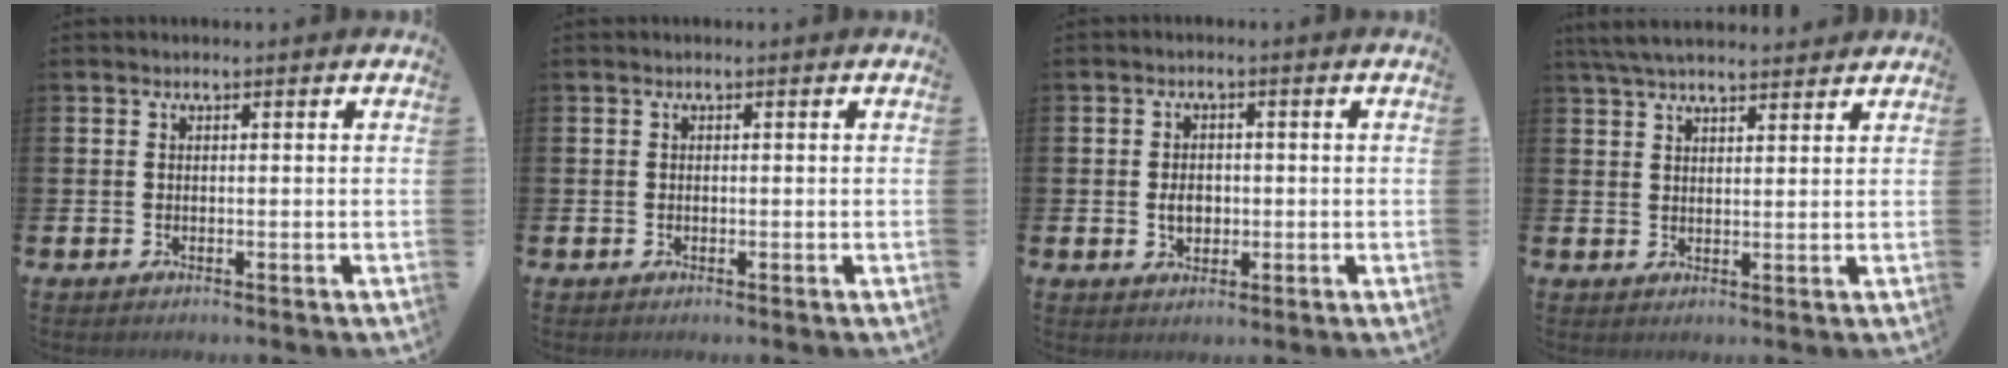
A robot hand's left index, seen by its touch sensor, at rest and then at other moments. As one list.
[{"total": 0.0}, {"total": 2.9, "force": [-0.2, 2.1, 1.9], "torque": [-0.021, -0.001, -0.010]}, {"total": 4.9, "force": [4.6, 0.9, 1.5], "torque": [-0.047, -0.008, 0.087]}]